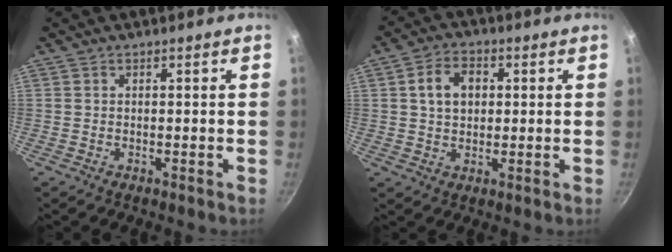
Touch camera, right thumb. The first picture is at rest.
{"total": 7.0, "force": [1.4, 5.1, 4.6], "torque": [-0.060, 0.009, 0.019]}